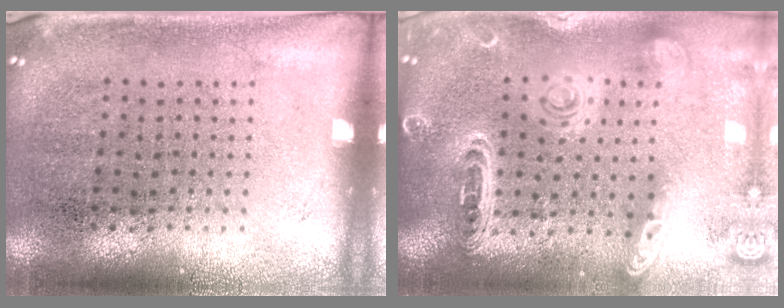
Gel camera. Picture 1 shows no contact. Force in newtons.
{"total": 1.9, "press": 1.9, "slide": 0.5}